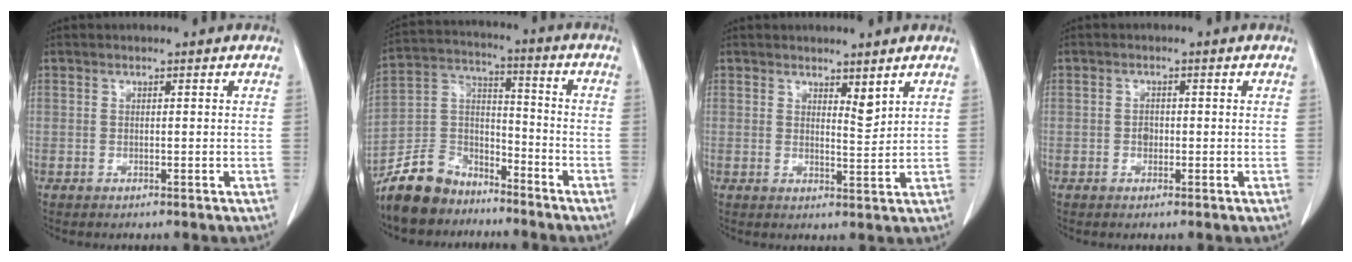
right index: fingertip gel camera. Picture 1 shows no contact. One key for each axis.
{"total": 10.9, "fx": -9.0, "fy": 5.7, "fz": 2.2, "tx": -0.061, "ty": 0.031, "tz": -0.171}
{"total": 2.5, "fx": 1.9, "fy": 0.6, "fz": 1.4, "tx": -0.028, "ty": -0.014, "tz": 0.037}
{"total": 1.3, "fx": -0.2, "fy": 1.0, "fz": 0.8, "tx": -0.013, "ty": 0.004, "tz": -0.004}